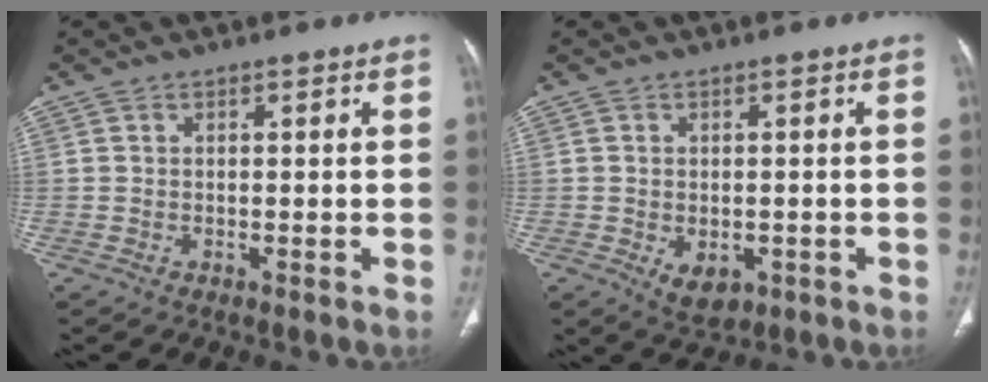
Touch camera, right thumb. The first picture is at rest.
{"total": 4.7, "force": [-1.5, 3.2, 3.1], "torque": [-0.038, 0.004, -0.009]}